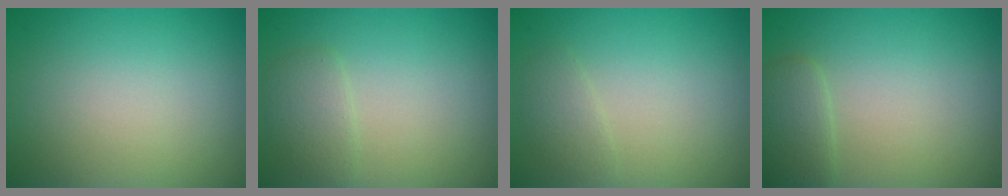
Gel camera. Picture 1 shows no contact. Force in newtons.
{"total": 1.8, "press": 1.8, "slide": 0.2}
{"total": 1.3, "press": 1.3, "slide": 0.1}
{"total": 2.1, "press": 2.1, "slide": 0.1}